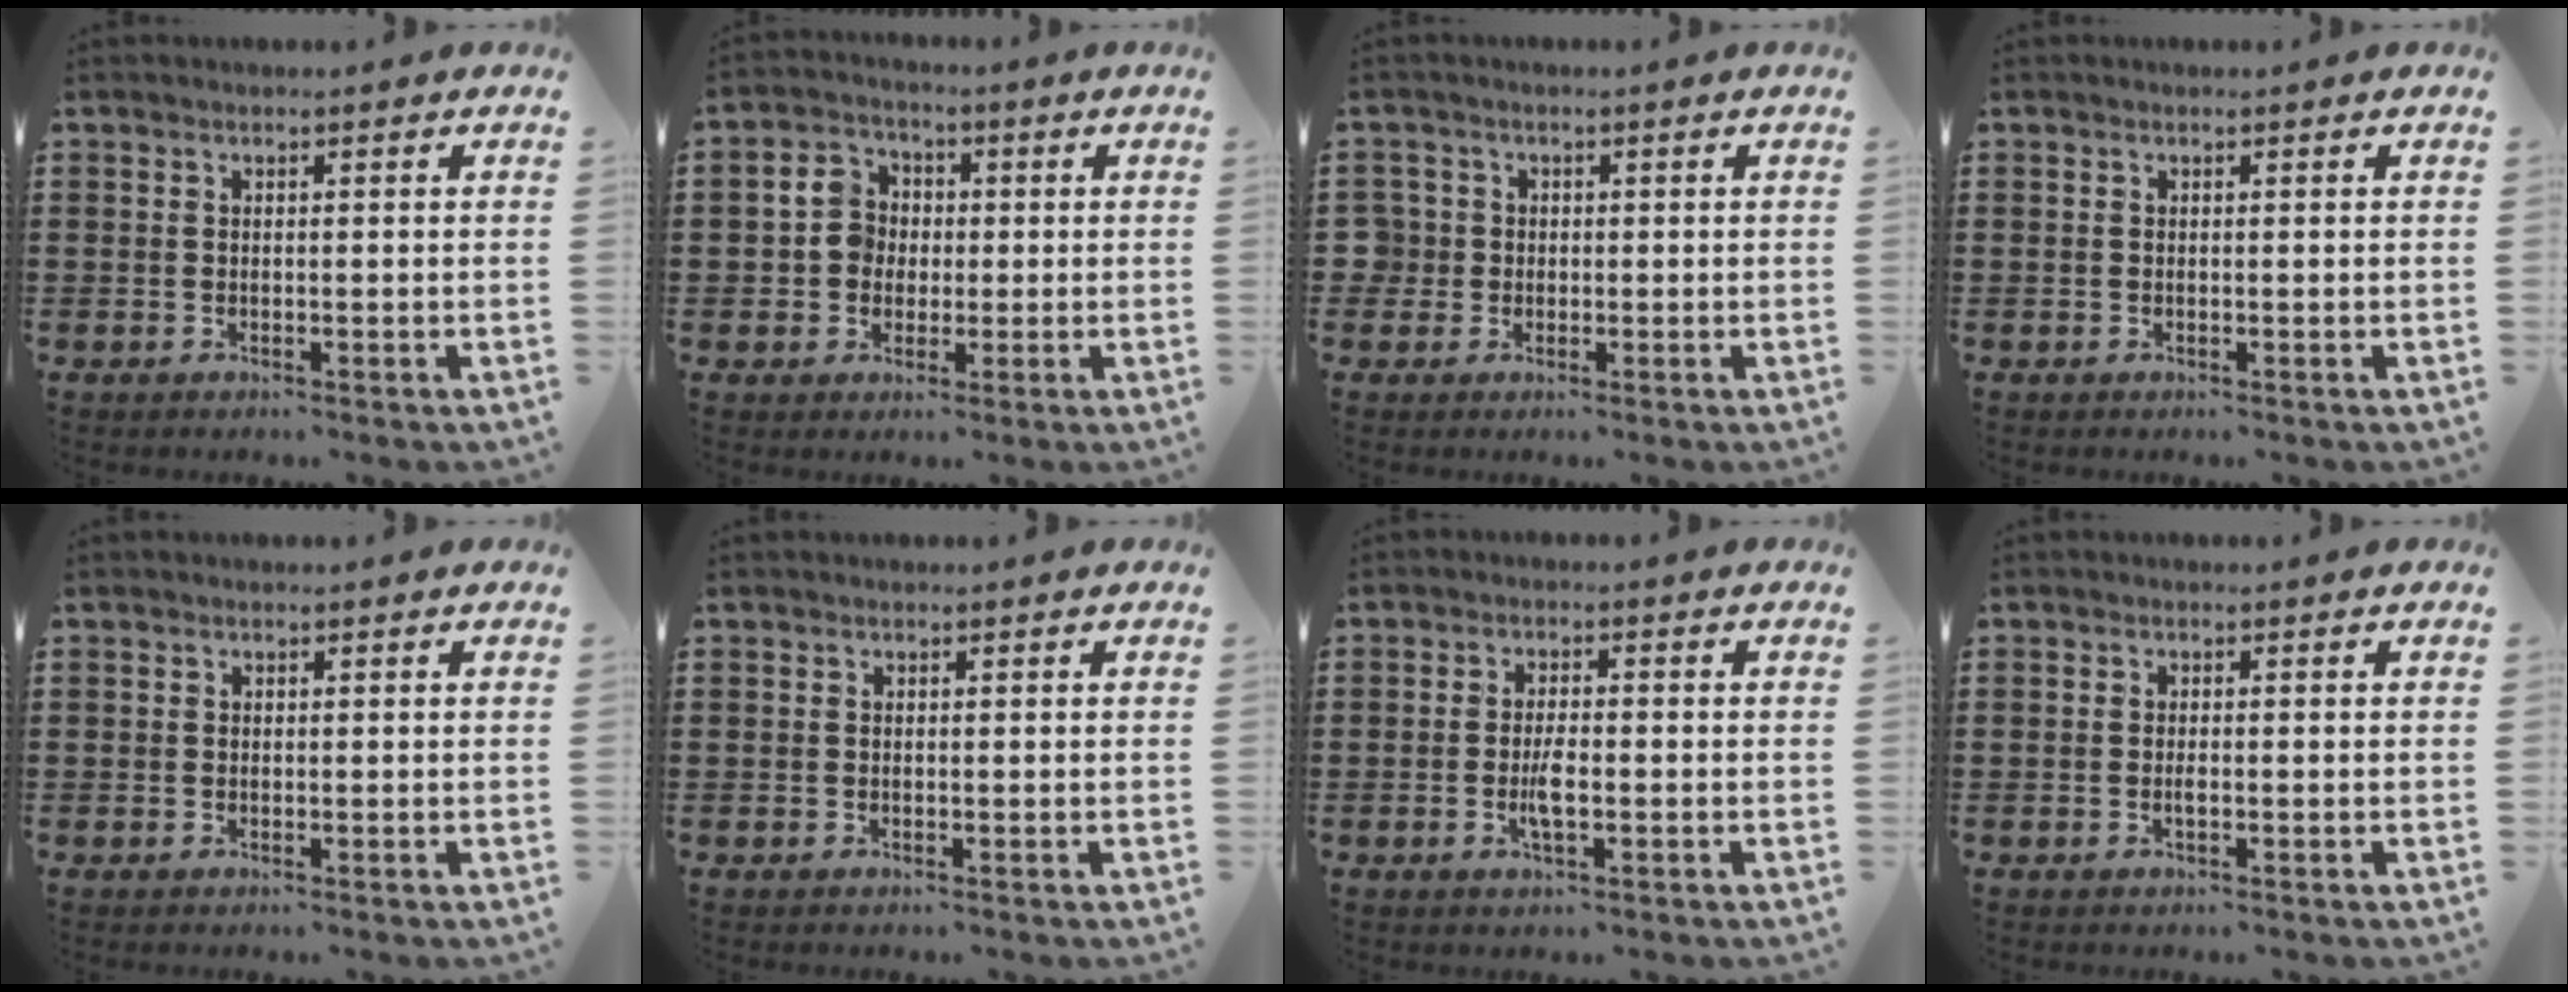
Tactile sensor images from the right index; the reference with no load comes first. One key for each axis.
{"total": 5.3, "fx": 0.0, "fy": 5.0, "fz": 1.8, "tx": -0.053, "ty": 0.016, "tz": 0.000}
{"total": 2.4, "fx": -0.1, "fy": 2.3, "fz": 0.4, "tx": -0.026, "ty": 0.005, "tz": -0.007}
{"total": 0.0}
{"total": 0.0}
{"total": 0.0}
{"total": 3.5, "fx": -0.8, "fy": 0.9, "fz": 3.2, "tx": -0.071, "ty": -0.004, "tz": -0.020}
{"total": 0.9, "fx": -0.3, "fy": 0.2, "fz": 0.8, "tx": -0.016, "ty": -0.004, "tz": -0.004}